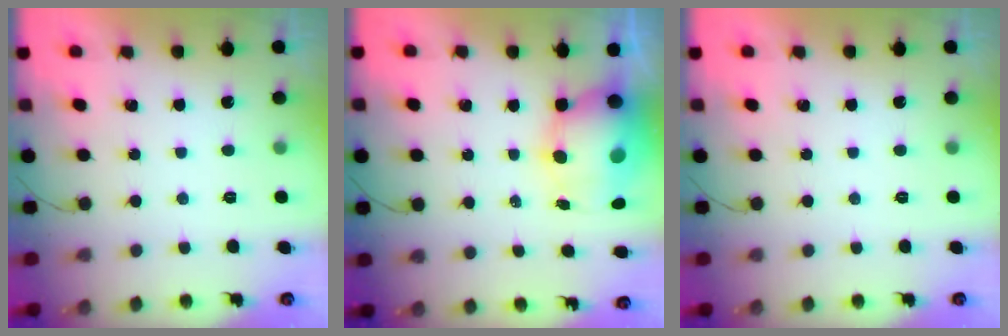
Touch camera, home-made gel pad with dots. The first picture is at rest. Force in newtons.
{"total": 11.1, "press": 10.7, "slide": 2.9}
{"total": 0.0}